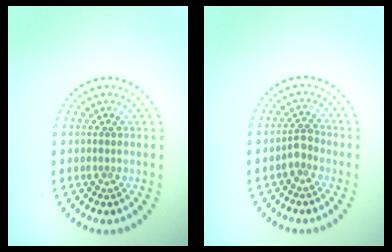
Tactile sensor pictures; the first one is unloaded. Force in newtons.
{"total": 1.6, "press": 1.3, "slide": 0.9}